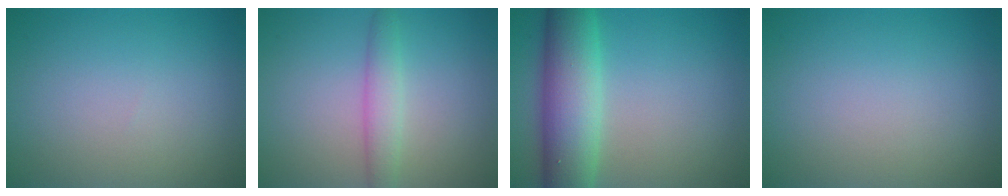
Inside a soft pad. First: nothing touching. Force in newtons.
{"total": 2.4, "press": 2.4, "slide": 0.1}
{"total": 8.3, "press": 8.3, "slide": 0.2}
{"total": 0.0}